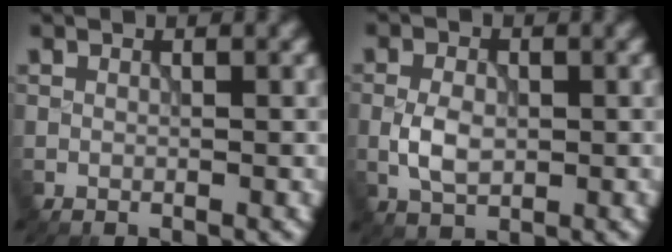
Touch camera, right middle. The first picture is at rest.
{"total": 3.2, "force": [-0.5, 2.0, 2.4], "torque": [-0.048, 0.000, -0.009]}